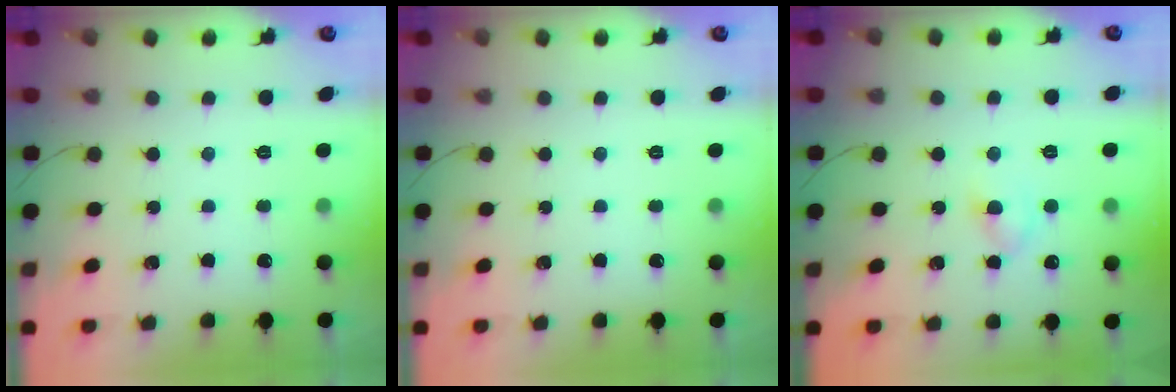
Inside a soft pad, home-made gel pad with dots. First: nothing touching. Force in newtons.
{"total": 0.0}
{"total": 3.0, "press": 2.7, "slide": 1.2}